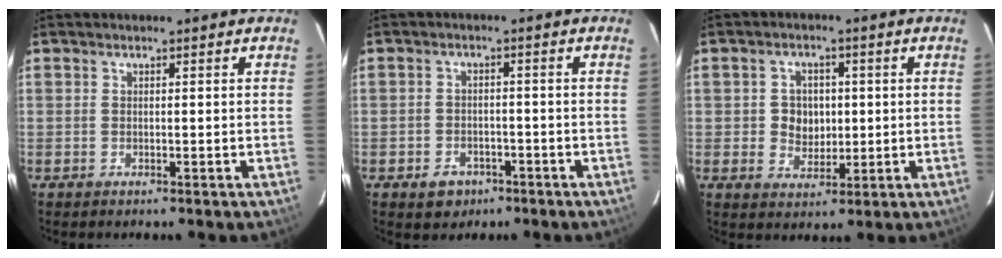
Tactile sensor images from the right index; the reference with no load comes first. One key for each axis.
{"total": 4.9, "fx": -2.8, "fy": 3.7, "fz": 1.4, "tx": -0.041, "ty": 0.008, "tz": -0.033}
{"total": 5.4, "fx": 0.1, "fy": 4.9, "fz": 2.3, "tx": -0.045, "ty": 0.012, "tz": 0.008}